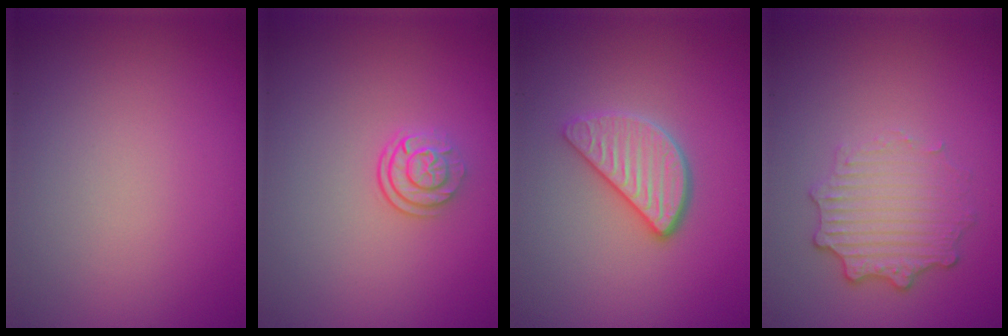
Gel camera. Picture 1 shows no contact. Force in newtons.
{"total": 2.4, "press": 1.7, "slide": 1.6}
{"total": 3.5, "press": 2.9, "slide": 1.9}
{"total": 3.6, "press": 2.8, "slide": 2.2}